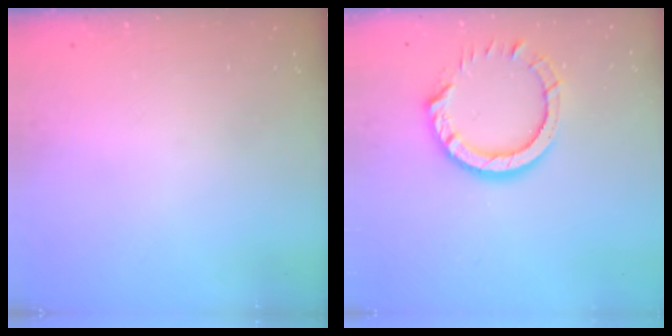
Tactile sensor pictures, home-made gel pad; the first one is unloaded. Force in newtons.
{"total": 10.8, "press": 10.8, "slide": 1.2}